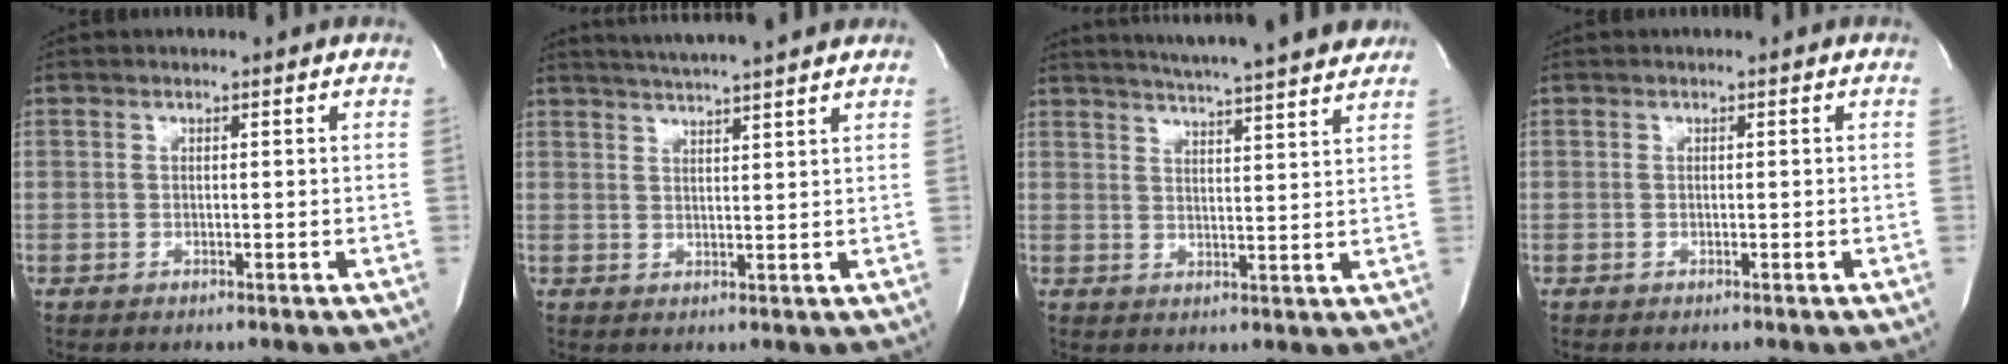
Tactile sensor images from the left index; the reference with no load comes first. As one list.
[{"total": 10.3, "force": [9.2, -0.6, 4.5], "torque": [-0.078, 0.018, 0.125]}, {"total": 21.9, "force": [20.0, 0.3, 9.0], "torque": [-0.140, -0.050, 0.256]}, {"total": 0.0}]